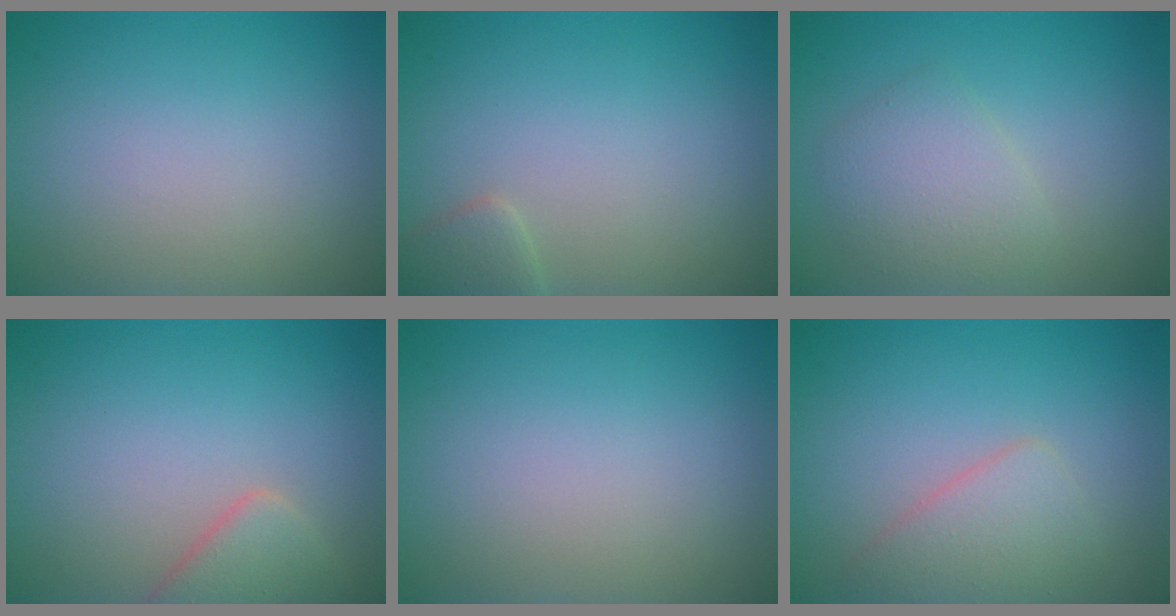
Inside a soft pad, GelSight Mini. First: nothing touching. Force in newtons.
{"total": 1.7, "press": 1.7, "slide": 0.1}
{"total": 2.9, "press": 2.9, "slide": 0.0}
{"total": 2.8, "press": 2.8, "slide": 0.4}
{"total": 0.0}
{"total": 2.8, "press": 2.8, "slide": 0.2}